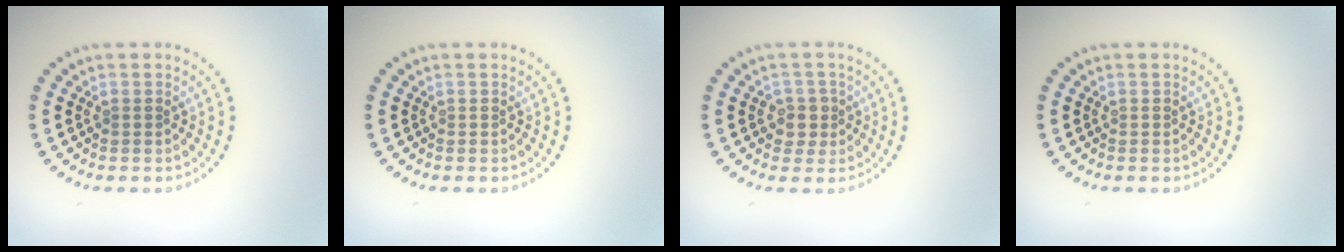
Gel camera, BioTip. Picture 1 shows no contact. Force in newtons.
{"total": 0.0}
{"total": 2.0, "press": 1.7, "slide": 0.9}
{"total": 0.0}